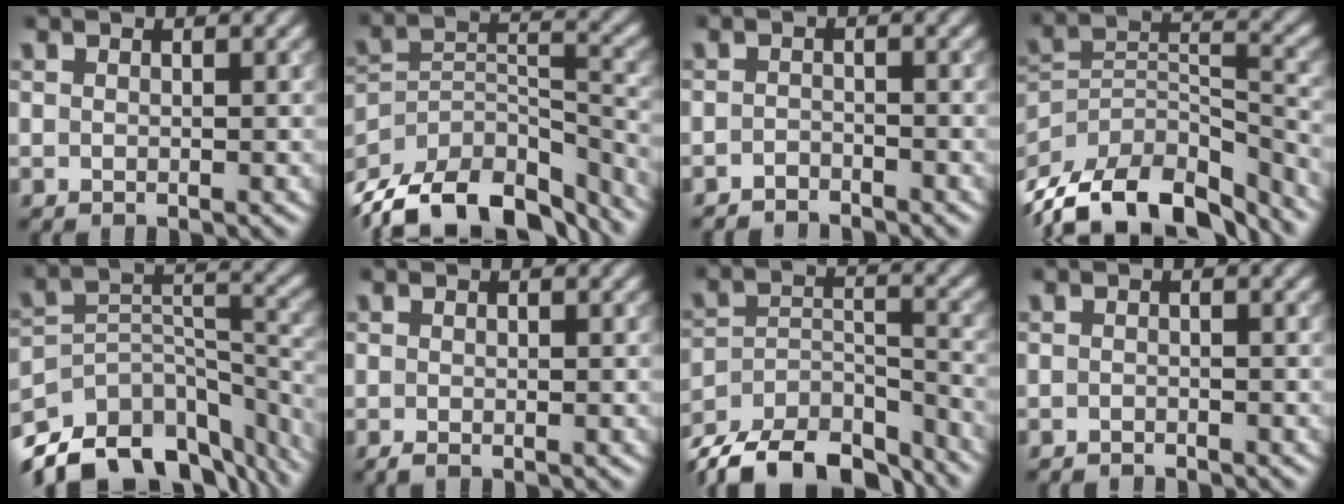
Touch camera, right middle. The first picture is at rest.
{"total": 13.6, "force": [-10.7, 6.1, 5.8], "torque": [-0.107, 0.007, -0.163]}
{"total": 1.8, "force": [-1.8, 0.2, 0.2], "torque": [0.001, -0.002, -0.034]}
{"total": 12.6, "force": [-9.6, 5.4, 6.2], "torque": [-0.122, 0.016, -0.160]}
{"total": 13.4, "force": [-10.6, 6.6, 4.8], "torque": [-0.083, 0.001, -0.156]}
{"total": 0.8, "force": [-0.5, 0.1, 0.6], "torque": [-0.011, -0.006, -0.011]}
{"total": 12.5, "force": [-10.9, 4.7, 3.9], "torque": [-0.068, -0.004, -0.163]}
{"total": 1.0, "force": [-1.0, 0.1, 0.1], "torque": [0.000, -0.006, -0.019]}